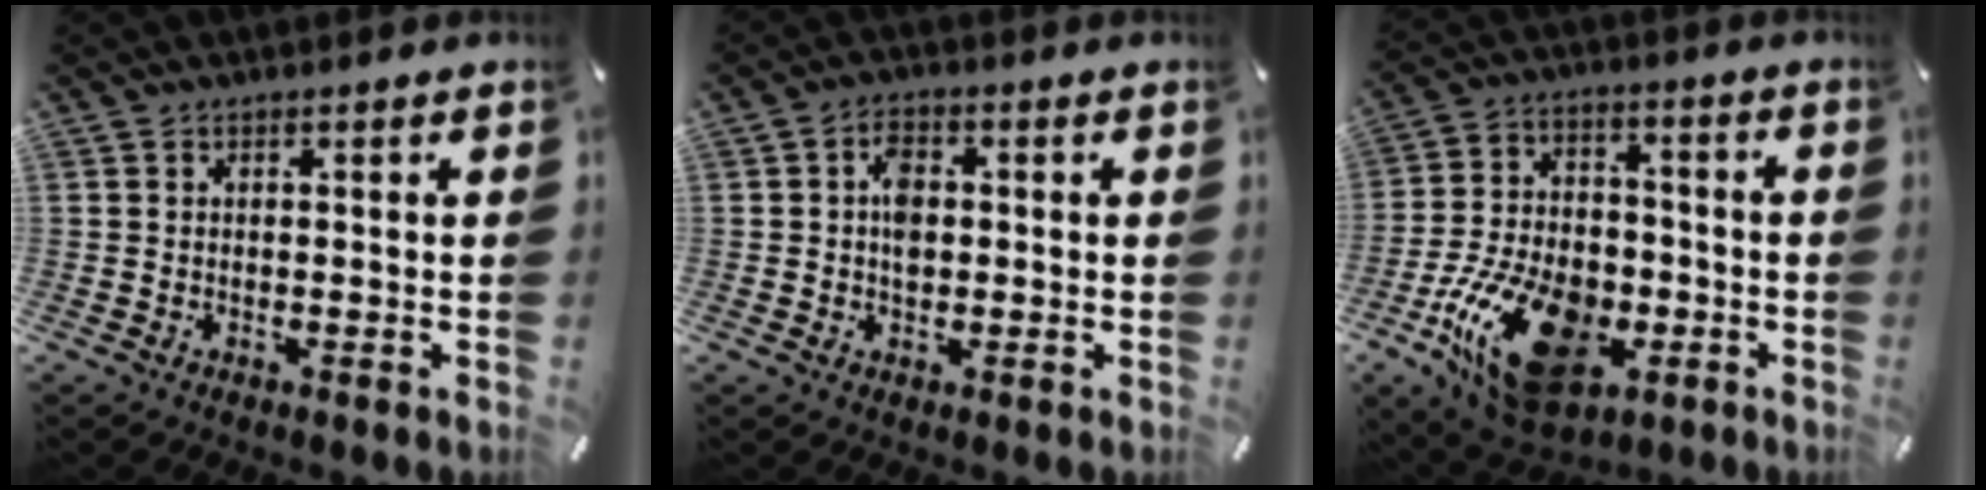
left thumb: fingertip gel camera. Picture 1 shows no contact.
{"total": 4.9, "force": [0.4, 3.5, 3.4], "torque": [-0.043, 0.000, 0.001]}
{"total": 20.1, "force": [-8.2, 12.4, 13.4], "torque": [-0.251, 0.048, -0.131]}